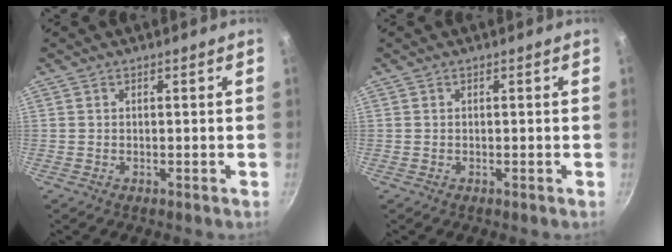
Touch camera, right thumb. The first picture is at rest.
{"total": 0.0}